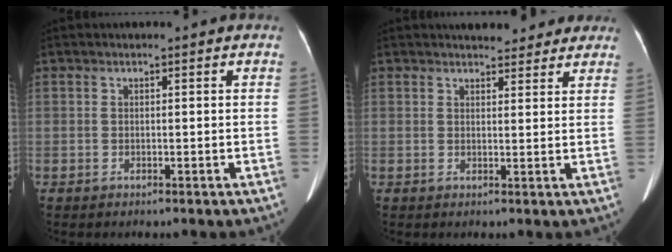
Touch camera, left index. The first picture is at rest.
{"total": 7.3, "force": [6.5, 2.5, 2.2], "torque": [-0.016, 0.006, 0.072]}